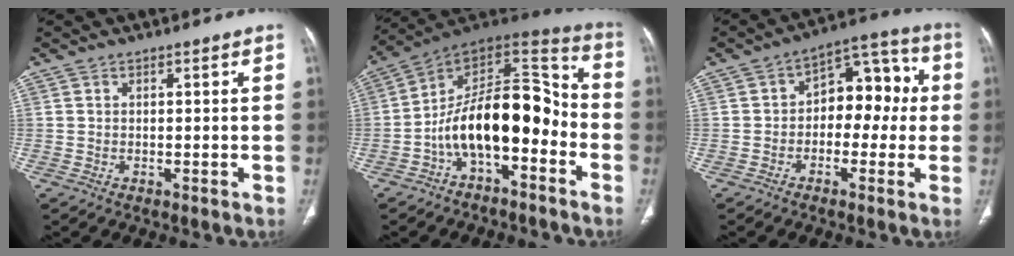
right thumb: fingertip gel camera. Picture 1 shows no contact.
{"total": 18.1, "force": [-5.6, 9.1, 14.6], "torque": [-0.214, 0.092, -0.096]}
{"total": 11.8, "force": [0.0, 7.6, 9.0], "torque": [-0.076, 0.046, -0.013]}